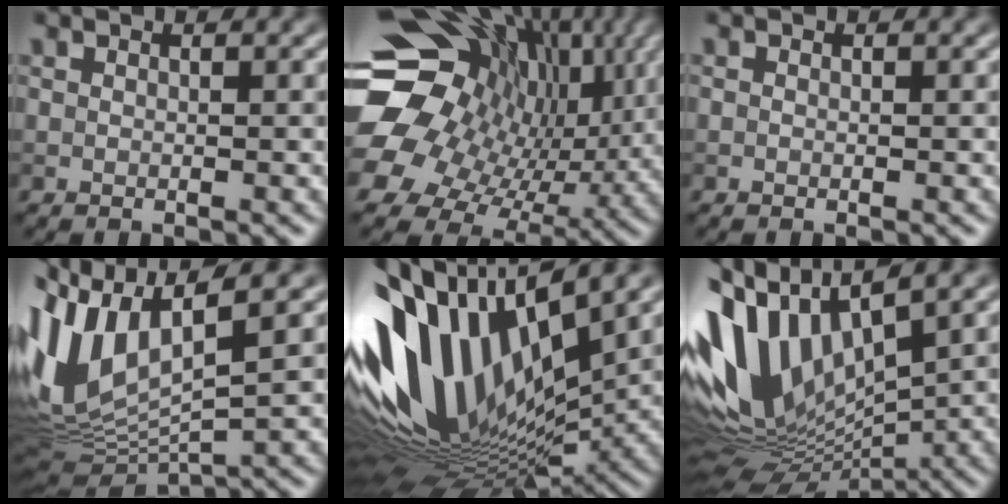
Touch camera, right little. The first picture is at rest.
{"total": 17.7, "force": [3.7, 14.0, 10.2], "torque": [-0.193, 0.010, 0.085]}
{"total": 0.0}
{"total": 10.5, "force": [2.1, 4.9, 9.1], "torque": [-0.207, -0.003, 0.048]}
{"total": 14.4, "force": [2.4, 8.0, 11.8], "torque": [-0.256, 0.020, 0.035]}
{"total": 12.4, "force": [1.7, 7.0, 10.1], "torque": [-0.221, 0.006, 0.025]}